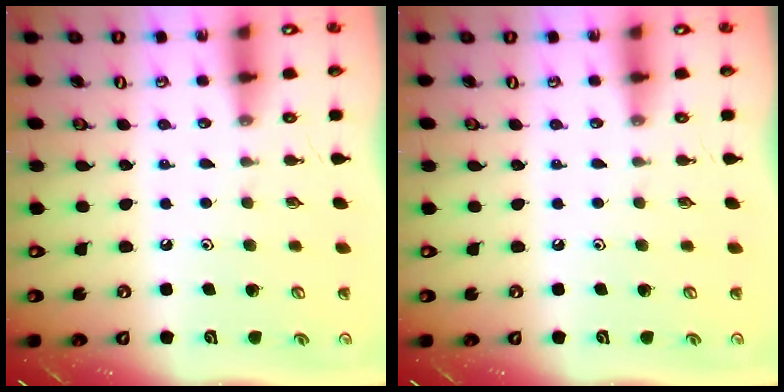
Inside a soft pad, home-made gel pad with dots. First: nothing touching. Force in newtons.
{"total": 0.0}